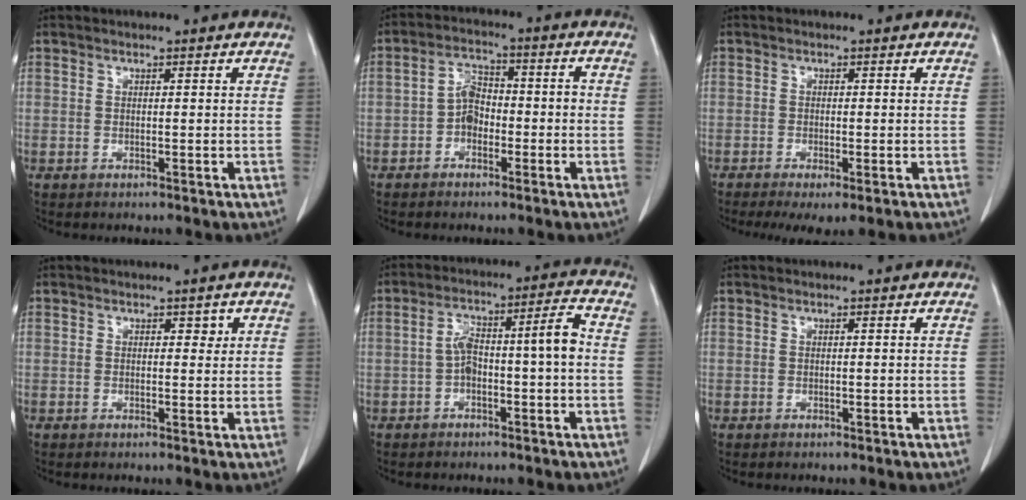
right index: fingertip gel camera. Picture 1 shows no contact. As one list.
[{"total": 4.7, "force": [-1.6, 3.1, 3.1], "torque": [-0.057, 0.020, -0.034]}, {"total": 4.8, "force": [-3.1, 0.9, 3.5], "torque": [-0.057, -0.017, -0.044]}, {"total": 1.4, "force": [0.6, 0.9, 0.8], "torque": [-0.004, 0.000, 0.006]}, {"total": 7.5, "force": [-1.0, 1.4, 7.3], "torque": [-0.128, 0.037, -0.016]}, {"total": 0.0}]